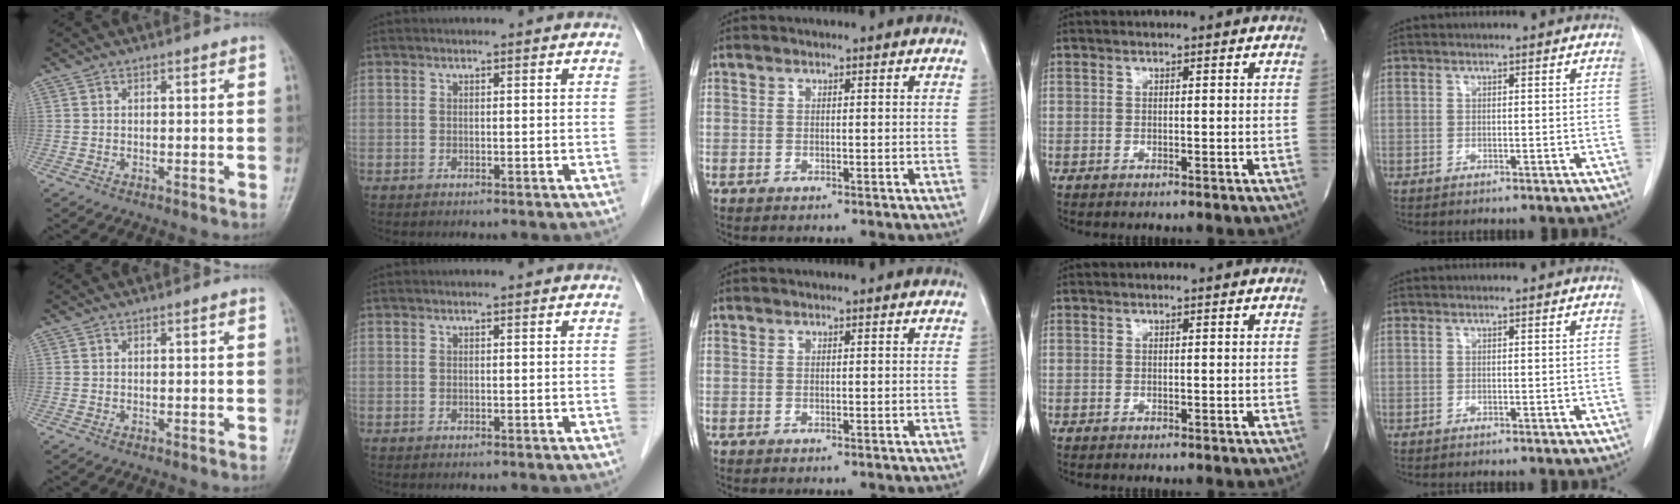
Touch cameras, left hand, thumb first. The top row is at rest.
{}